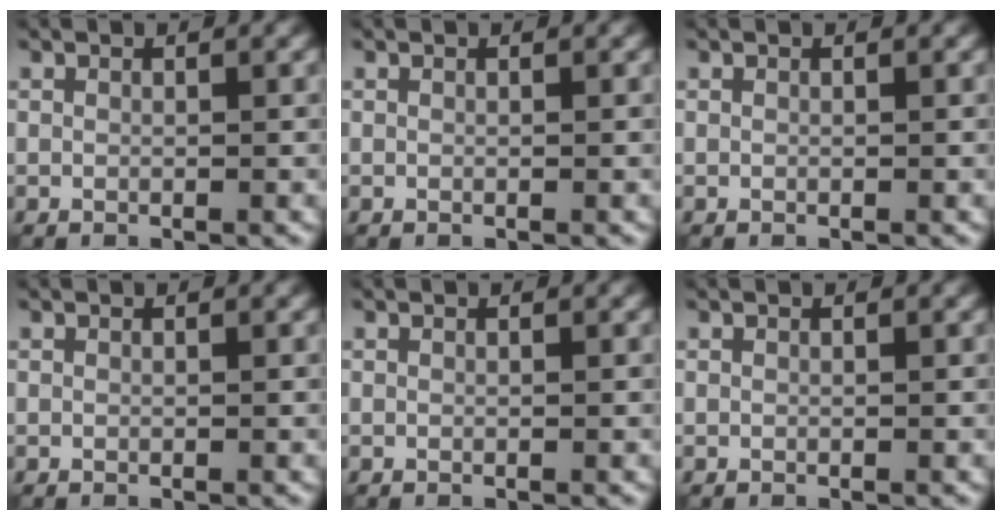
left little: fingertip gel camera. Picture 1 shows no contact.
{"total": 0.0}
{"total": 0.0}
{"total": 0.0}
{"total": 0.0}
{"total": 0.0}